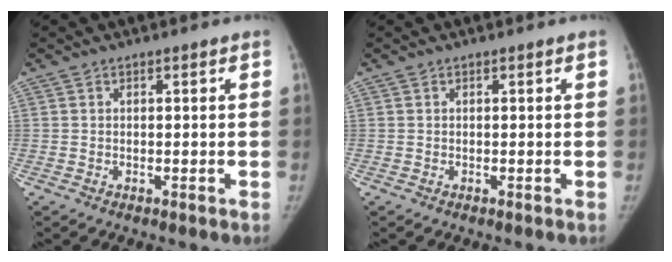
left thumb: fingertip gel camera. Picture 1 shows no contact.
{"total": 0.0}